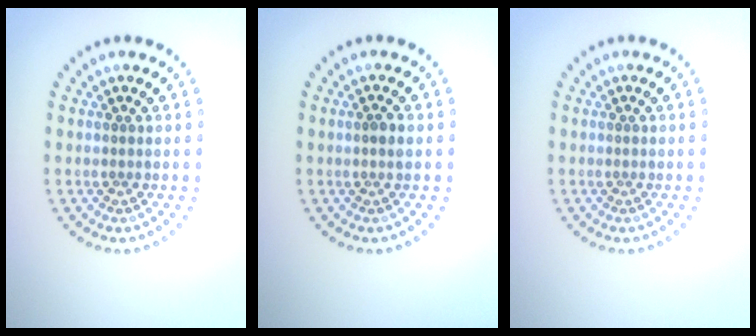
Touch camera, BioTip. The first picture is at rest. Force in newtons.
{"total": 1.3, "press": 1.2, "slide": 0.6}
{"total": 0.0}